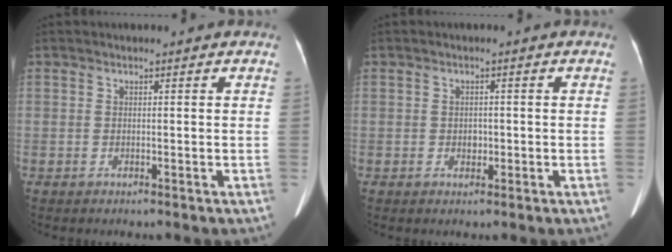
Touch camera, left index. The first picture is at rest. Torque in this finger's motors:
{"motor_torque": [-0.09, -0.04, 0.01, 0.00]}